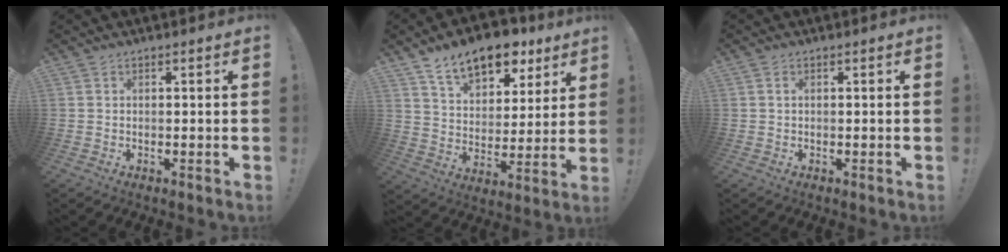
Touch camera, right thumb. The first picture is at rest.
{"total": 15.3, "force": [11.0, 7.8, 7.3], "torque": [-0.108, -0.074, 0.193]}
{"total": 0.7, "force": [0.1, 0.3, 0.7], "torque": [-0.014, 0.002, 0.002]}